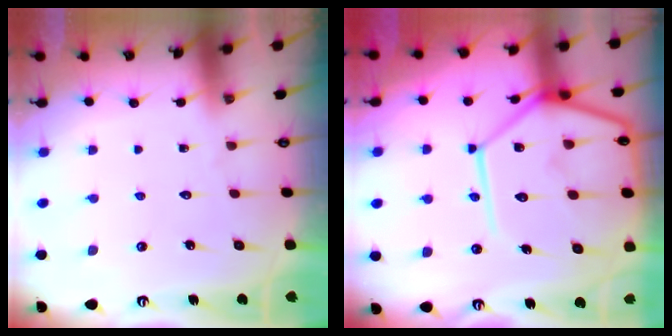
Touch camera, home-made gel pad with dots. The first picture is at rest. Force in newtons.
{"total": 21.9, "press": 21.8, "slide": 2.6}